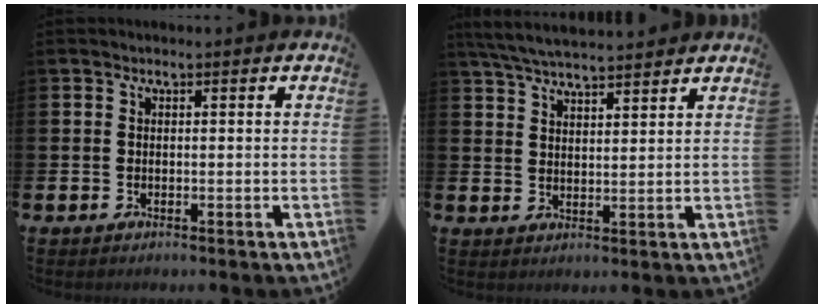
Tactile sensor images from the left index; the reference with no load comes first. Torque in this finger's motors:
{"motor_torque": [0.80, -1.18, 0.50, 0.15]}